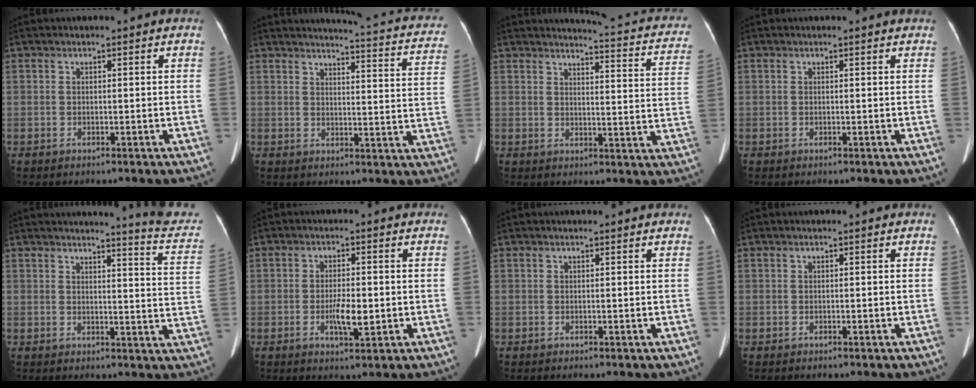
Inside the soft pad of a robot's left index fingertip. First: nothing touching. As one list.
[{"total": 16.9, "force": [15.3, 1.9, 6.8], "torque": [-0.072, -0.061, 0.148]}, {"total": 14.4, "force": [13.1, 1.9, 5.7], "torque": [-0.053, -0.055, 0.117]}, {"total": 0.9, "force": [0.8, 0.0, 0.2], "torque": [-0.011, -0.001, 0.006]}, {"total": 10.8, "force": [10.5, -0.6, 2.5], "torque": [-0.021, -0.075, 0.097]}, {"total": 4.3, "force": [-1.1, 1.1, 4.0], "torque": [-0.075, -0.005, -0.014]}, {"total": 0.9, "force": [0.9, 0.1, 0.2], "torque": [-0.009, 0.004, 0.009]}, {"total": 0.0}]